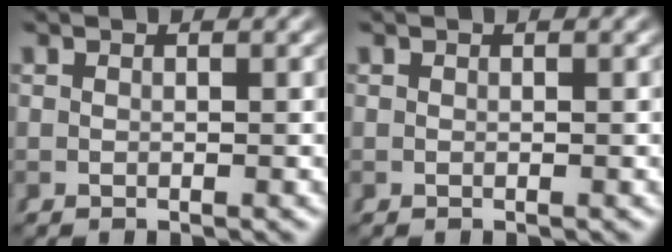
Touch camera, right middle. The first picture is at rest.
{"total": 0.0}